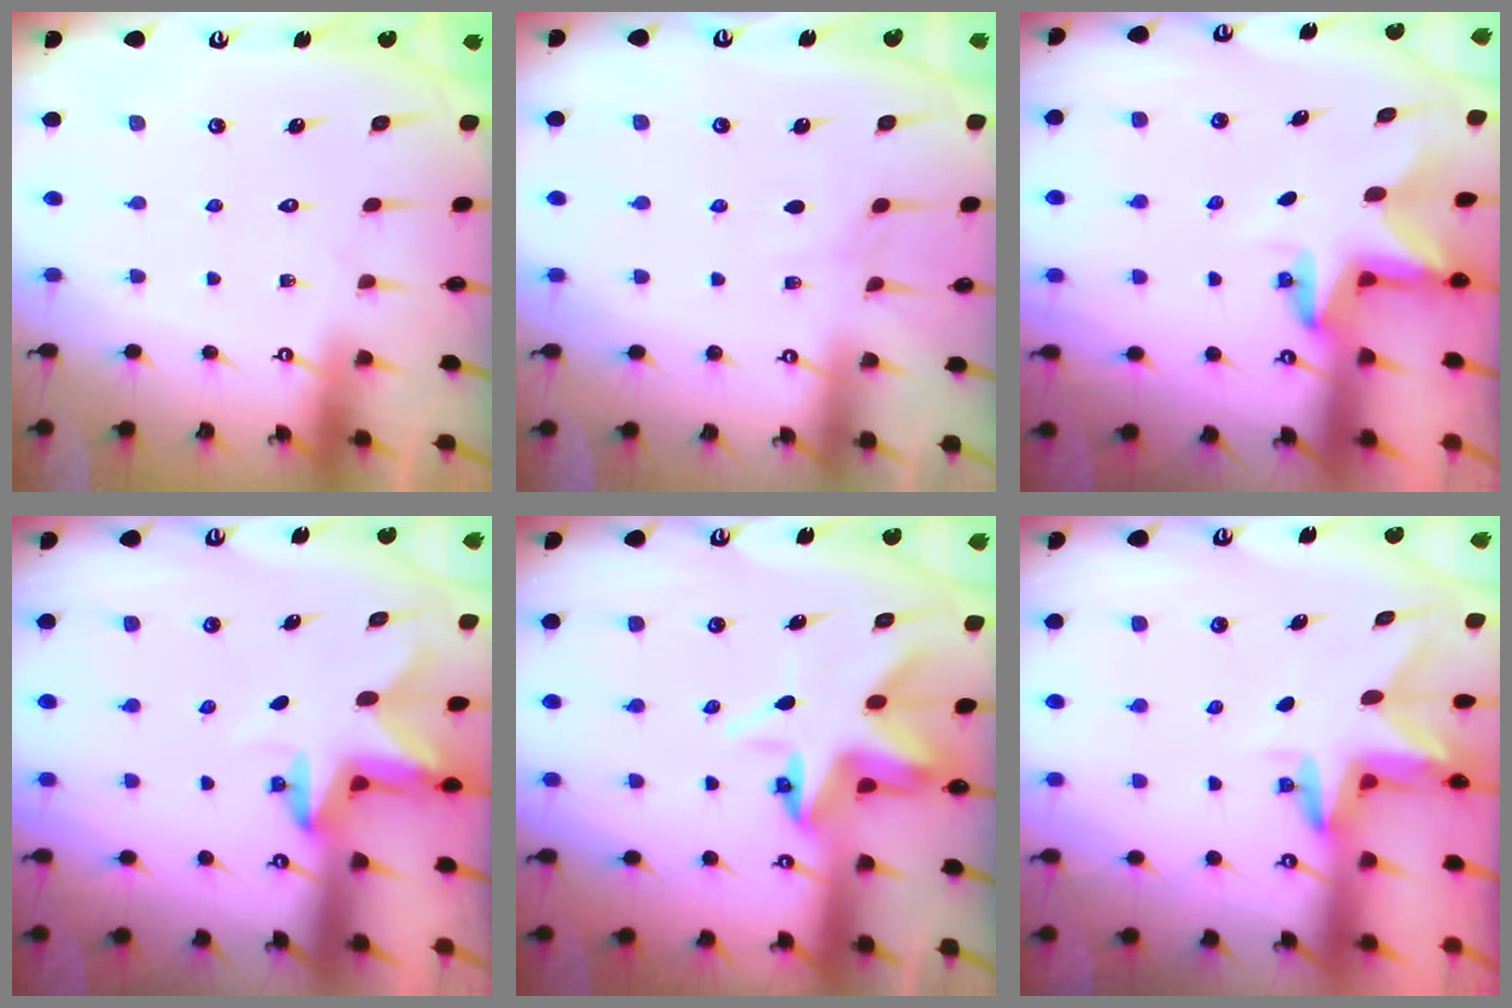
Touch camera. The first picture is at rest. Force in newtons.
{"total": 2.9, "press": 2.8, "slide": 0.5}
{"total": 3.0, "press": 3.0, "slide": 0.1}
{"total": 2.8, "press": 2.8, "slide": 0.6}
{"total": 7.1, "press": 6.9, "slide": 1.8}
{"total": 2.9, "press": 2.9, "slide": 0.2}